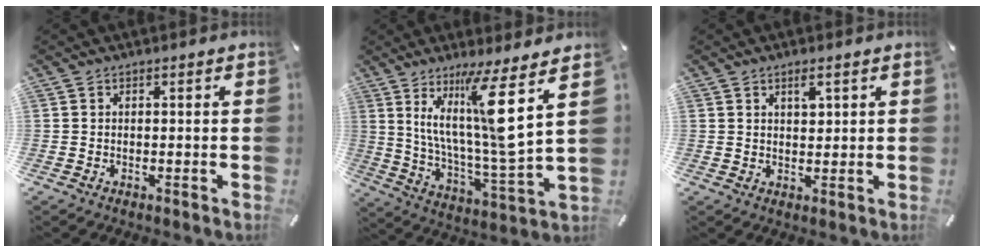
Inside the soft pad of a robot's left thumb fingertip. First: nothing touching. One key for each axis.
{"total": 16.3, "fx": 7.5, "fy": 1.2, "fz": 14.4, "tx": -0.254, "ty": -0.058, "tz": 0.105}
{"total": 2.9, "fx": 1.6, "fy": 1.4, "fz": 2.0, "tx": -0.017, "ty": -0.007, "tz": 0.022}